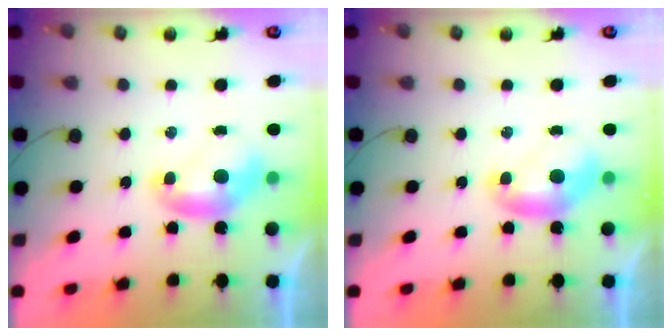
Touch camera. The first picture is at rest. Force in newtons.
{"total": 0.0}